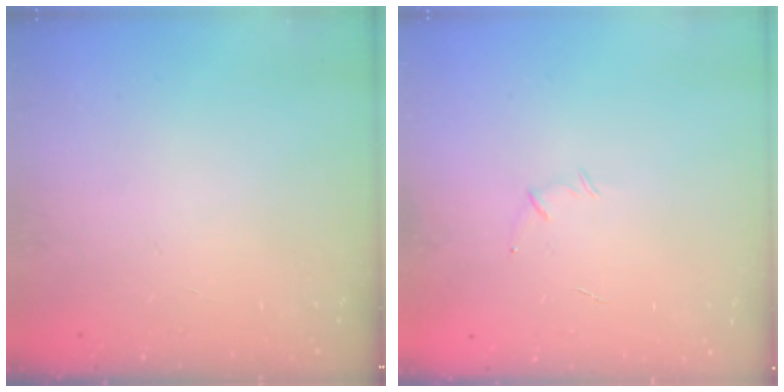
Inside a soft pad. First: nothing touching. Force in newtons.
{"total": 4.1, "press": 4.0, "slide": 1.0}